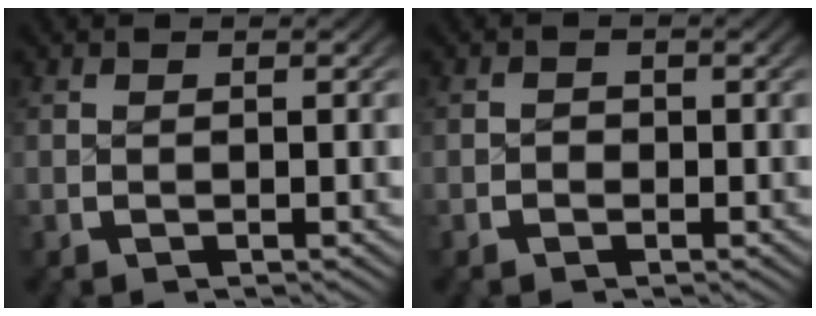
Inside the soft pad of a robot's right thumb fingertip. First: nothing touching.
{"total": 0.9, "force": [-0.8, 0.4, 0.1], "torque": [0.000, 0.001, -0.020]}